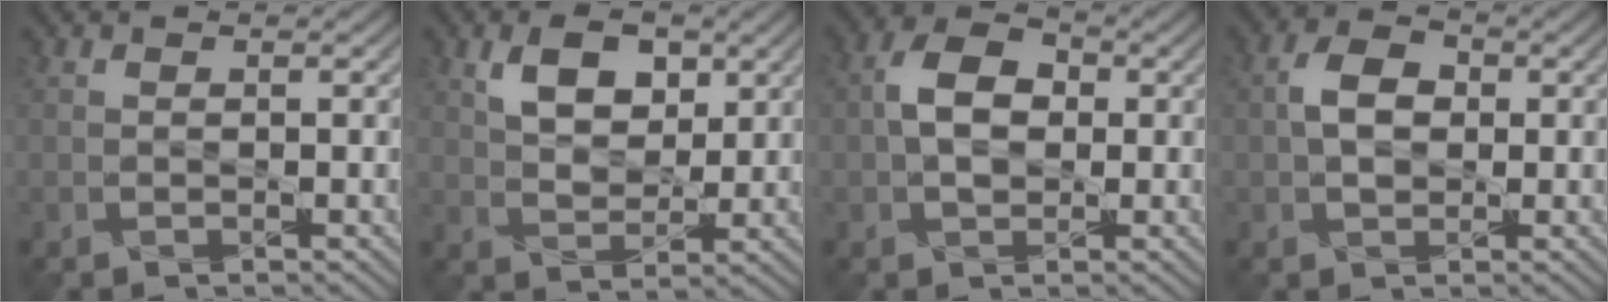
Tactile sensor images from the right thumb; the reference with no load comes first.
{"total": 5.6, "force": [2.7, 3.4, 3.6], "torque": [-0.067, -0.001, 0.048]}
{"total": 5.1, "force": [0.1, 3.6, 3.6], "torque": [-0.070, 0.007, -0.003]}
{"total": 3.8, "force": [0.2, 2.8, 2.6], "torque": [-0.053, 0.003, -0.002]}